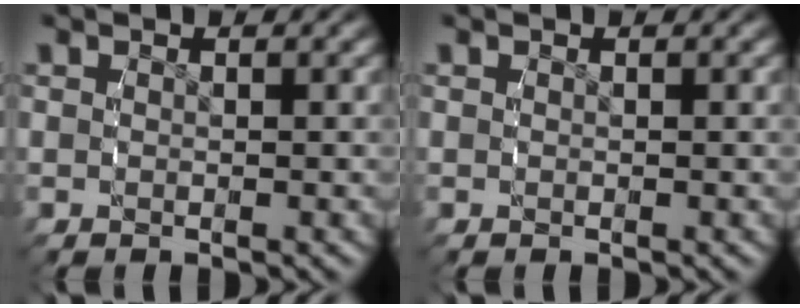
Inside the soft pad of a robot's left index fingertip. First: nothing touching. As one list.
[{"total": 0.0}]